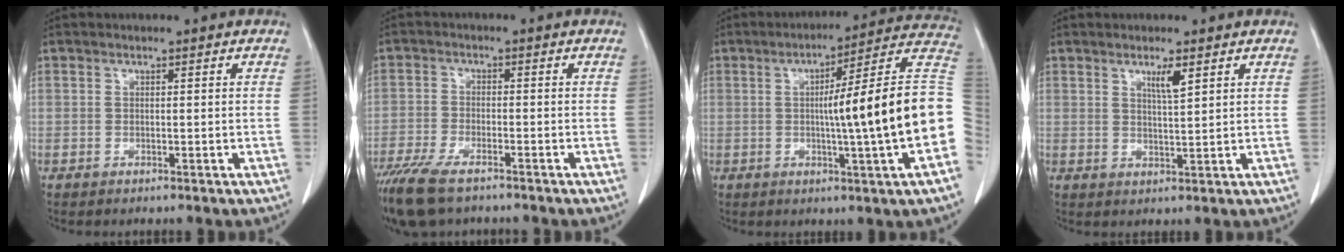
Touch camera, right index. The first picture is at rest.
{"total": 9.9, "force": [-7.5, 2.9, 5.8], "torque": [-0.106, -0.022, -0.128]}
{"total": 19.1, "force": [-1.7, -1.1, 19.0], "torque": [-0.197, 0.026, -0.032]}
{"total": 3.0, "force": [1.7, 0.1, 2.5], "torque": [-0.045, -0.005, 0.031]}